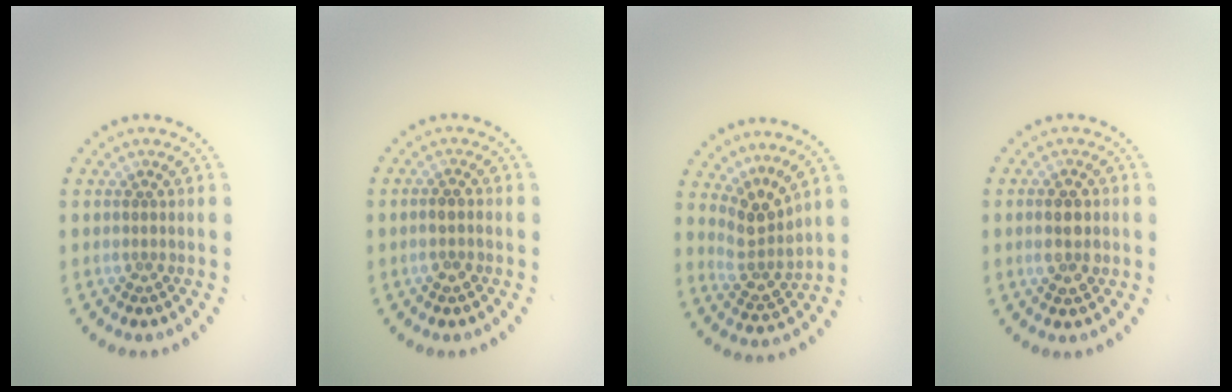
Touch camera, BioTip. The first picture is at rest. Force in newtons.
{"total": 1.5, "press": 1.4, "slide": 0.6}
{"total": 3.1, "press": 2.3, "slide": 2.1}
{"total": 3.3, "press": 3.3, "slide": 0.1}